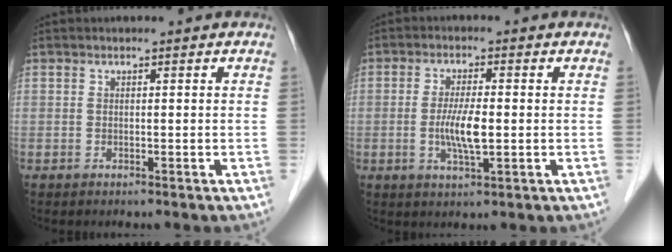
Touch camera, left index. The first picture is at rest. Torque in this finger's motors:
{"motor_torque": [0.98, 0.56, 0.24, 0.06]}